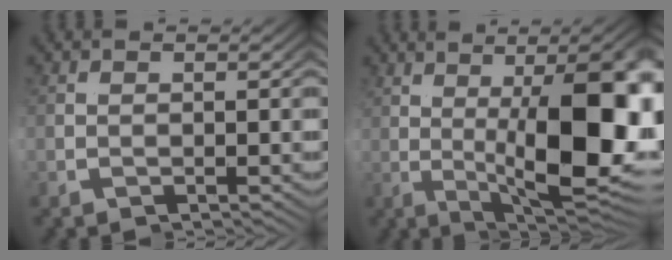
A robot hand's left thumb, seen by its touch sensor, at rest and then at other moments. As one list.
[{"total": 12.4, "force": [-1.0, 1.7, 12.2], "torque": [-0.181, 0.003, -0.003]}]